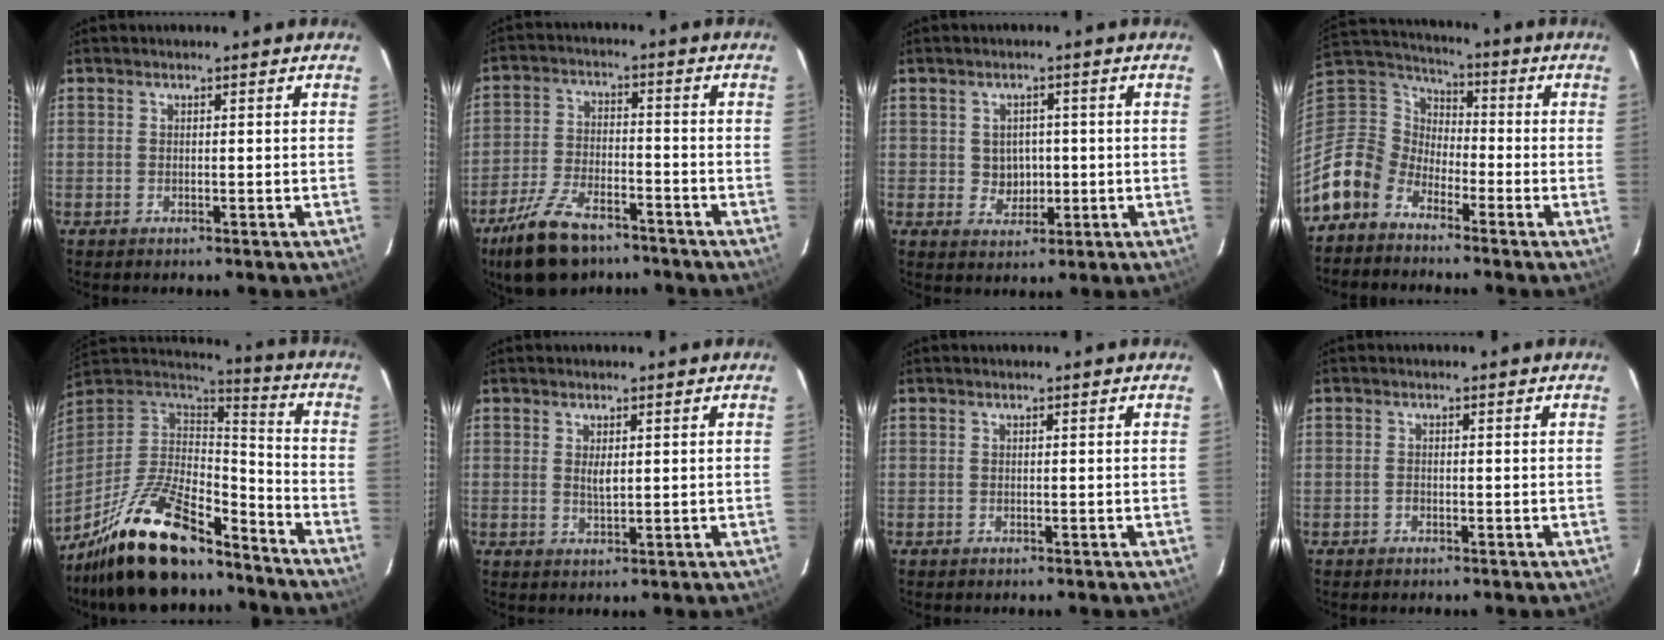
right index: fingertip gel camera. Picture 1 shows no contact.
{"total": 13.3, "force": [-9.6, 5.8, 7.0], "torque": [-0.161, -0.012, -0.170]}
{"total": 4.2, "force": [0.0, 3.9, 1.6], "torque": [-0.030, 0.008, 0.008]}
{"total": 11.4, "force": [-8.0, 7.6, 2.7], "torque": [-0.085, 0.027, -0.173]}
{"total": 23.4, "force": [-17.0, 8.2, 13.7], "torque": [-0.270, -0.014, -0.284]}
{"total": 2.2, "force": [0.5, 0.9, 2.0], "torque": [-0.035, -0.002, 0.011]}
{"total": 0.0}
{"total": 0.8, "force": [-0.4, 0.6, 0.3], "torque": [-0.005, 0.001, -0.008]}